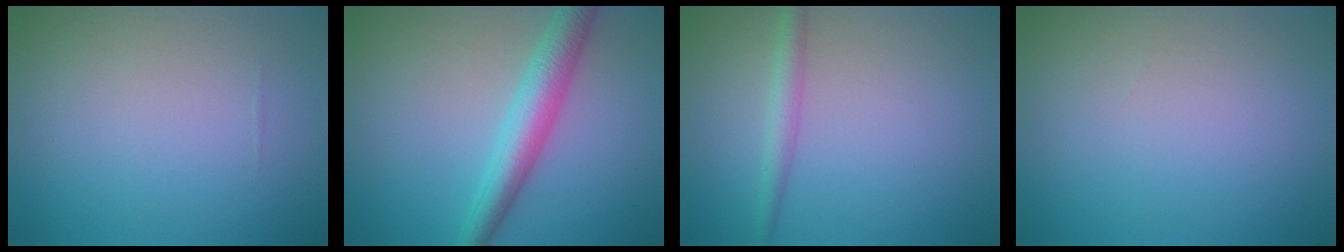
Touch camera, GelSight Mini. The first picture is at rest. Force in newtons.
{"total": 4.3, "press": 4.3, "slide": 0.2}
{"total": 1.9, "press": 1.8, "slide": 0.1}
{"total": 0.0}